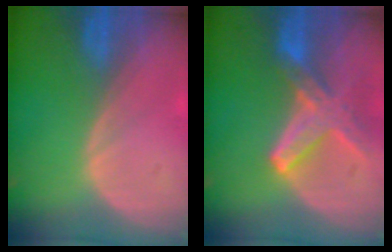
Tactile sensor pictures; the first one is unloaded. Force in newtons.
{"total": 8.2, "press": 7.2, "slide": 3.9}